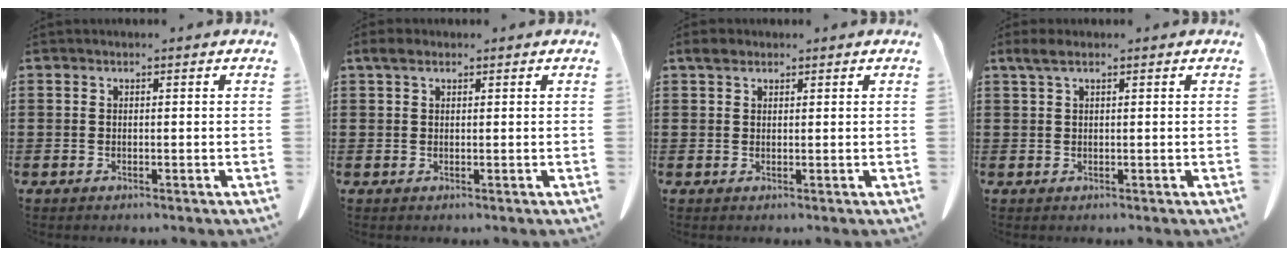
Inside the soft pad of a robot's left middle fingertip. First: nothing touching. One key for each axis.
{"total": 1.7, "fx": 0.9, "fy": 0.9, "fz": 1.2, "tx": -0.027, "ty": 0.007, "tz": 0.016}
{"total": 2.1, "fx": 1.4, "fy": 1.1, "fz": 1.0, "tx": -0.025, "ty": 0.009, "tz": 0.026}
{"total": 2.1, "fx": 1.1, "fy": 0.7, "fz": 1.7, "tx": -0.036, "ty": 0.005, "tz": 0.018}